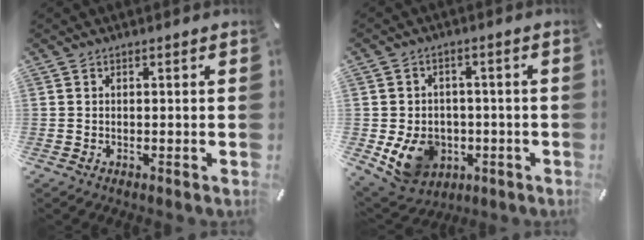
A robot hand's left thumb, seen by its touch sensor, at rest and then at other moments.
{"total": 10.9, "force": [-3.1, 8.9, 5.4], "torque": [-0.121, 0.011, -0.050]}